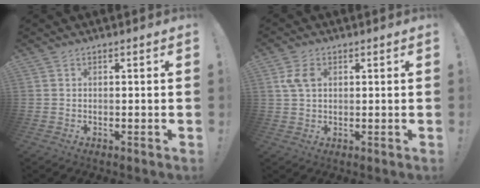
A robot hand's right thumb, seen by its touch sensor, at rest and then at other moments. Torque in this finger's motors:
{"motor_torque": [0.69, 0.81, 0.19, -0.14, 0.03]}